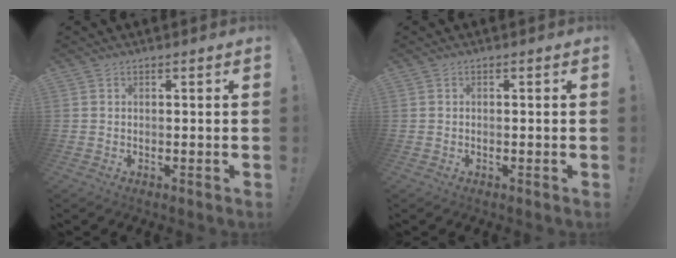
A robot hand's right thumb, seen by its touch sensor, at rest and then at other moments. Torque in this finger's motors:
{"motor_torque": [-0.05, 0.09, 0.10, -0.02, 0.00]}